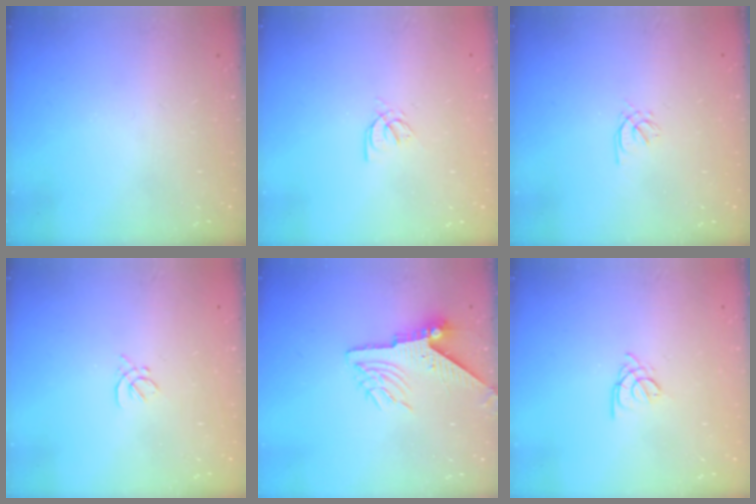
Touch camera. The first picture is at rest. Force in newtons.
{"total": 3.6, "press": 3.6, "slide": 0.2}
{"total": 0.9, "press": 0.8, "slide": 0.4}
{"total": 2.1, "press": 2.0, "slide": 0.7}
{"total": 8.4, "press": 8.3, "slide": 1.2}
{"total": 2.2, "press": 2.2, "slide": 0.5}